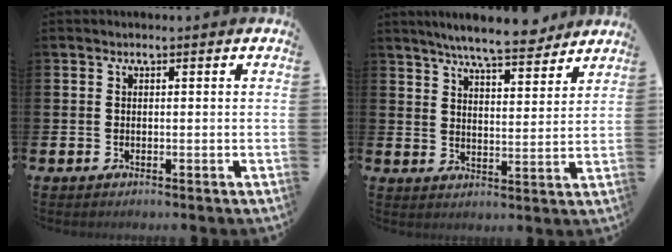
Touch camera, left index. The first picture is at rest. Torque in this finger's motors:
{"motor_torque": [0.31, -0.38, 0.82, 0.21]}